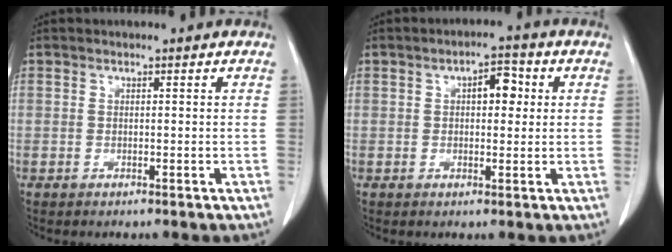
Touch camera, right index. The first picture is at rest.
{"total": 4.5, "force": [1.1, 2.1, 3.8], "torque": [-0.055, 0.014, 0.016]}